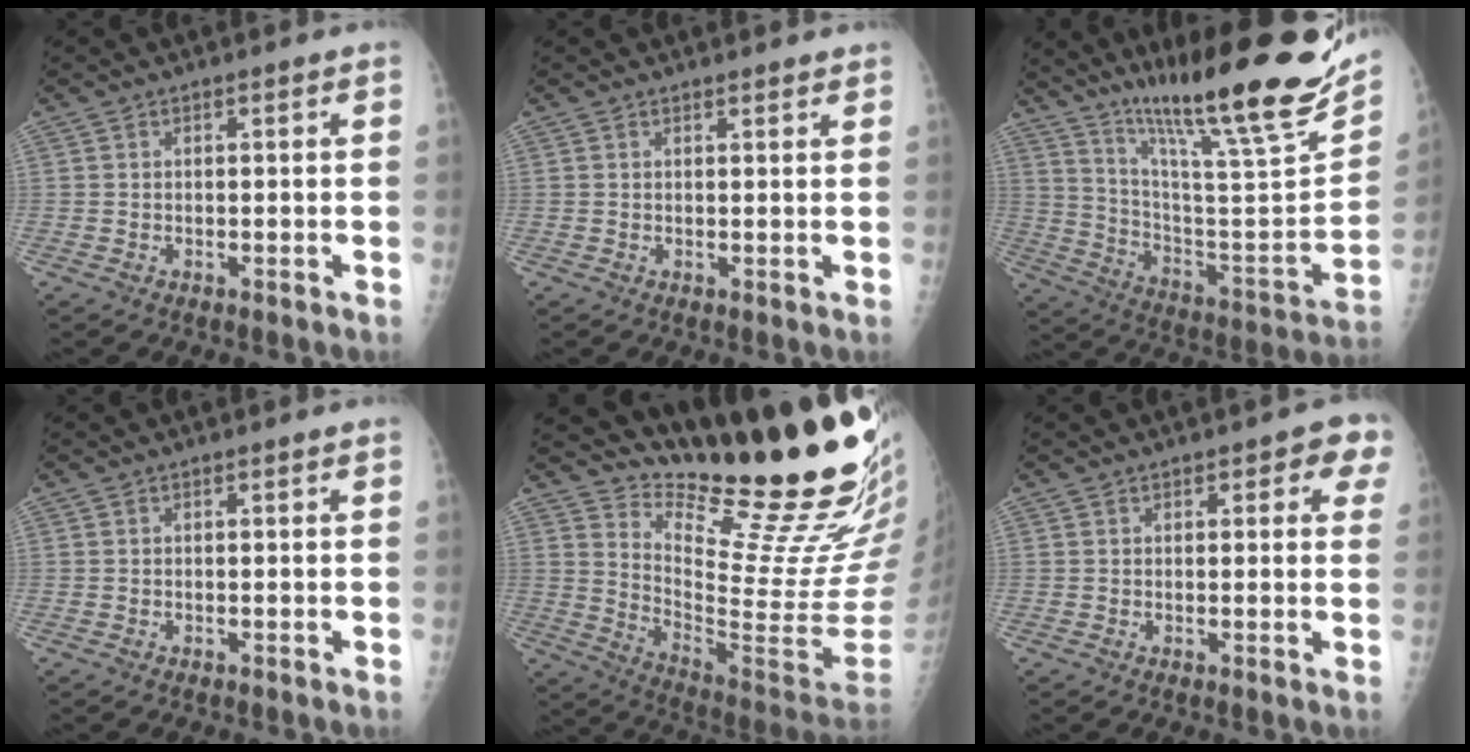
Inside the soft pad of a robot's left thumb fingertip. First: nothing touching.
{"total": 1.6, "force": [1.5, 0.4, 0.5], "torque": [0.001, -0.005, 0.019]}
{"total": 29.4, "force": [20.6, 3.7, 20.6], "torque": [-0.306, -0.095, 0.328]}
{"total": 0.0}
{"total": 25.8, "force": [20.8, 4.0, 14.8], "torque": [-0.192, -0.179, 0.303]}
{"total": 4.7, "force": [2.3, 2.4, 3.4], "torque": [-0.004, -0.003, 0.018]}